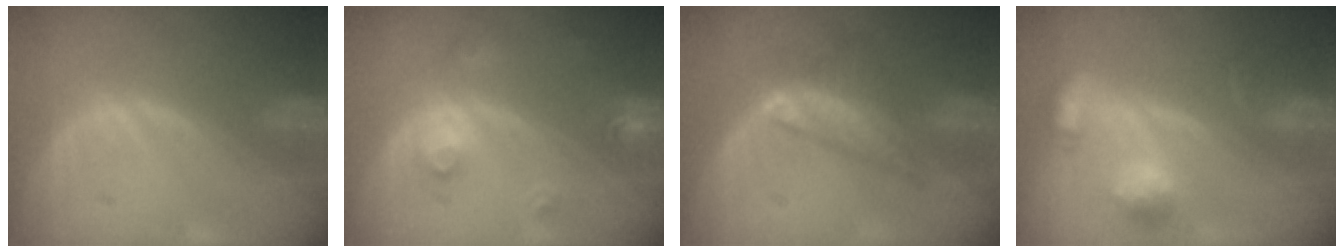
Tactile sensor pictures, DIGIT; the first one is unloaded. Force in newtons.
{"total": 3.2, "press": 2.9, "slide": 1.1}
{"total": 6.1, "press": 5.4, "slide": 2.7}
{"total": 5.7, "press": 5.4, "slide": 2.0}